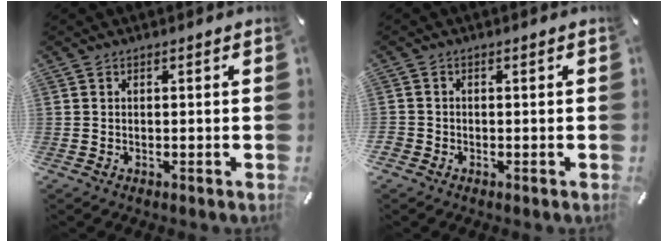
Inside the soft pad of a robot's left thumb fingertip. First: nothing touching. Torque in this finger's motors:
{"motor_torque": [-0.55, -0.01, -0.09, 0.03, 0.00]}